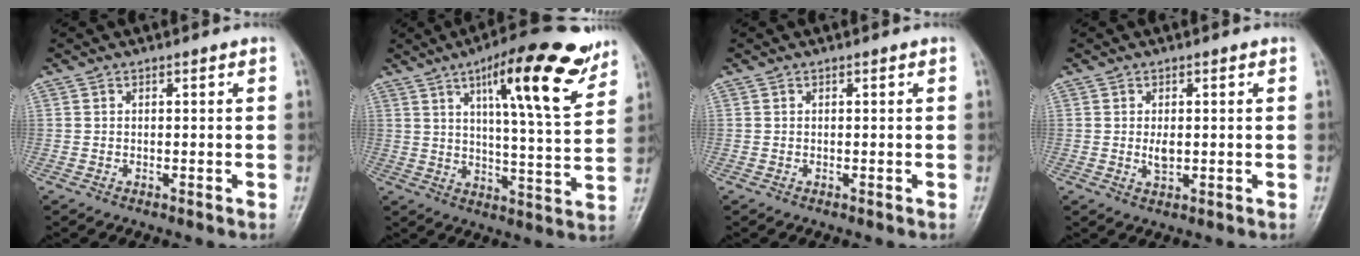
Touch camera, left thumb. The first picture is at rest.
{"total": 18.7, "force": [10.5, 4.3, 14.8], "torque": [-0.191, -0.046, 0.157]}
{"total": 0.0}
{"total": 2.6, "force": [0.1, 1.5, 2.1], "torque": [-0.032, -0.005, 0.002]}